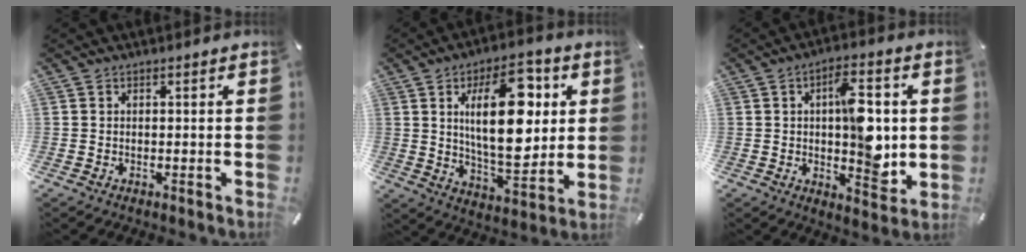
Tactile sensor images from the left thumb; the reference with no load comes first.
{"total": 20.5, "force": [5.3, 10.0, 17.1], "torque": [-0.288, -0.013, 0.077]}
{"total": 12.9, "force": [1.2, 6.5, 11.0], "torque": [-0.146, -0.007, 0.021]}